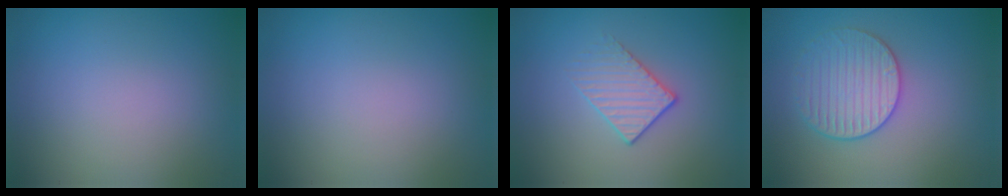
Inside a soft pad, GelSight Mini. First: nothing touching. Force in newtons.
{"total": 0.0}
{"total": 1.8, "press": 1.4, "slide": 1.1}
{"total": 3.2, "press": 3.2, "slide": 0.3}